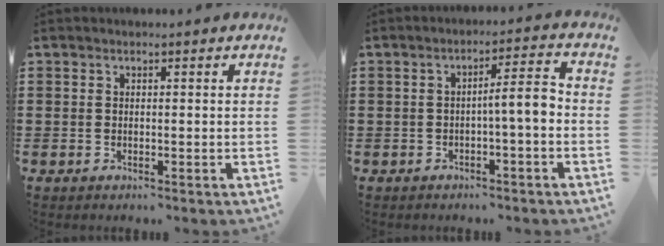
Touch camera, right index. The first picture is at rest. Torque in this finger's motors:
{"motor_torque": [1.03, -0.50, 0.36, 0.12]}